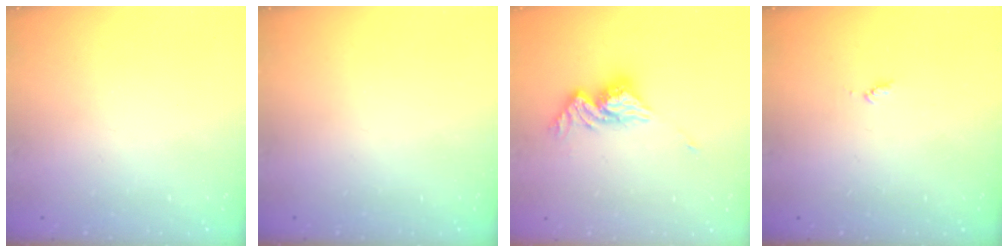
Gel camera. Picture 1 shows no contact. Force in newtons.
{"total": 0.0}
{"total": 12.5, "press": 12.5, "slide": 1.3}
{"total": 3.6, "press": 3.6, "slide": 0.5}